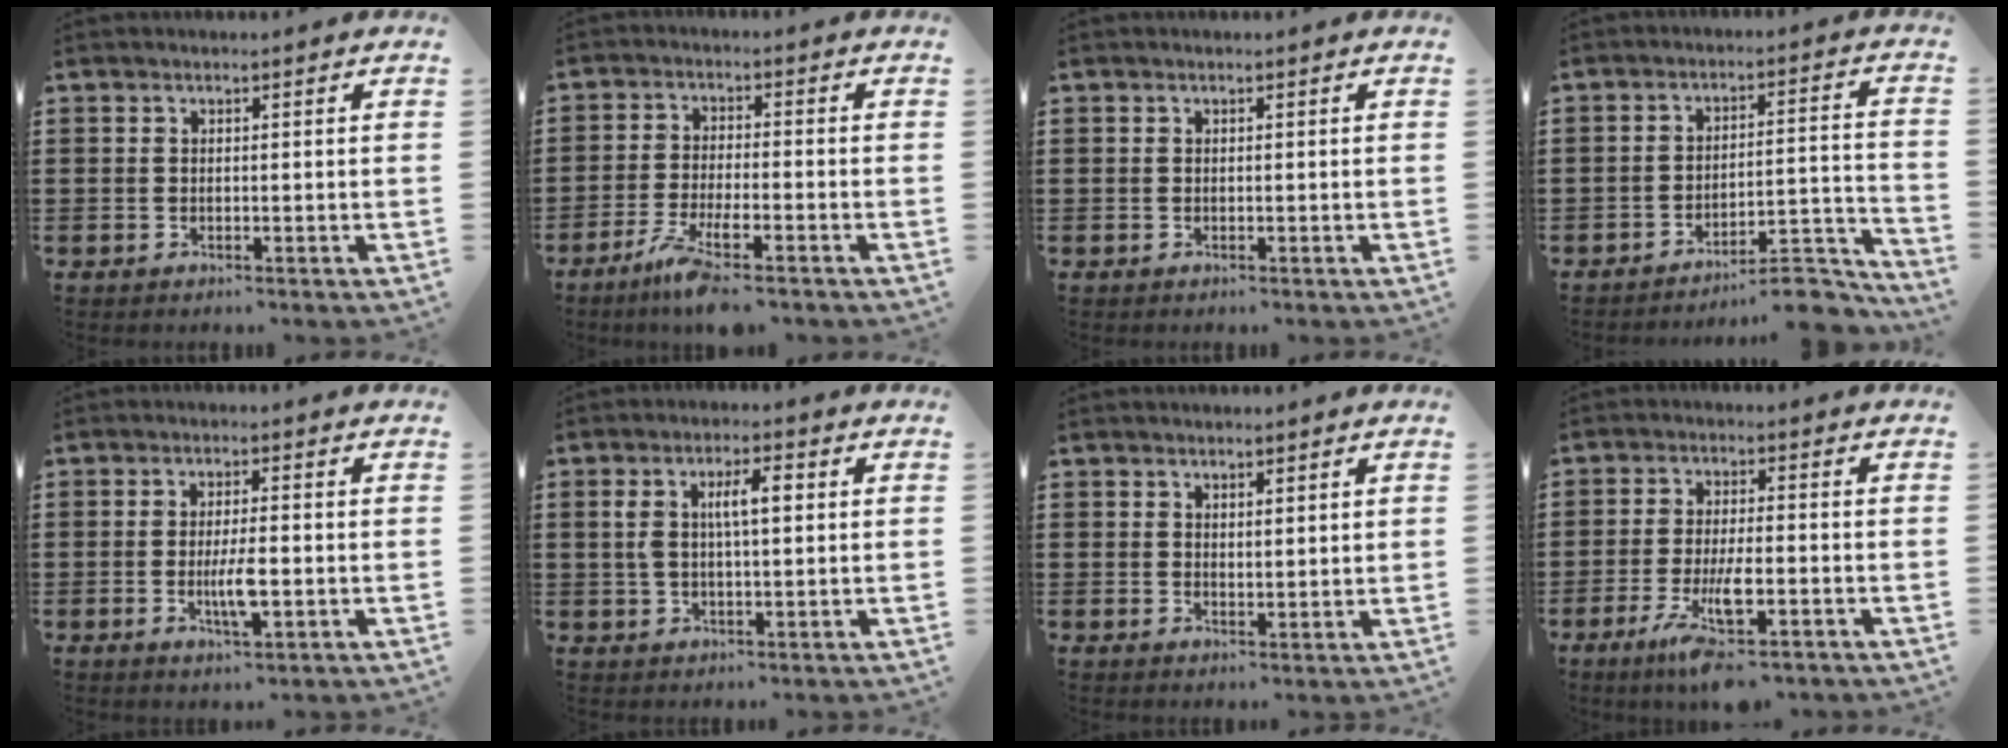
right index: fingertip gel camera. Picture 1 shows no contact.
{"total": 5.1, "force": [-4.0, 0.2, 3.2], "torque": [-0.074, -0.015, -0.078]}
{"total": 0.0}
{"total": 7.9, "force": [-7.1, 1.1, 3.3], "torque": [-0.043, 0.014, -0.131]}
{"total": 5.0, "force": [-1.1, 1.2, 4.7], "torque": [-0.086, 0.000, -0.021]}
{"total": 5.5, "force": [1.0, 1.9, 5.0], "torque": [-0.108, 0.010, 0.012]}
{"total": 1.3, "force": [1.2, 0.4, 0.3], "torque": [-0.006, 0.003, 0.023]}
{"total": 7.2, "force": [-4.0, 1.6, 5.7], "torque": [-0.136, -0.018, -0.078]}